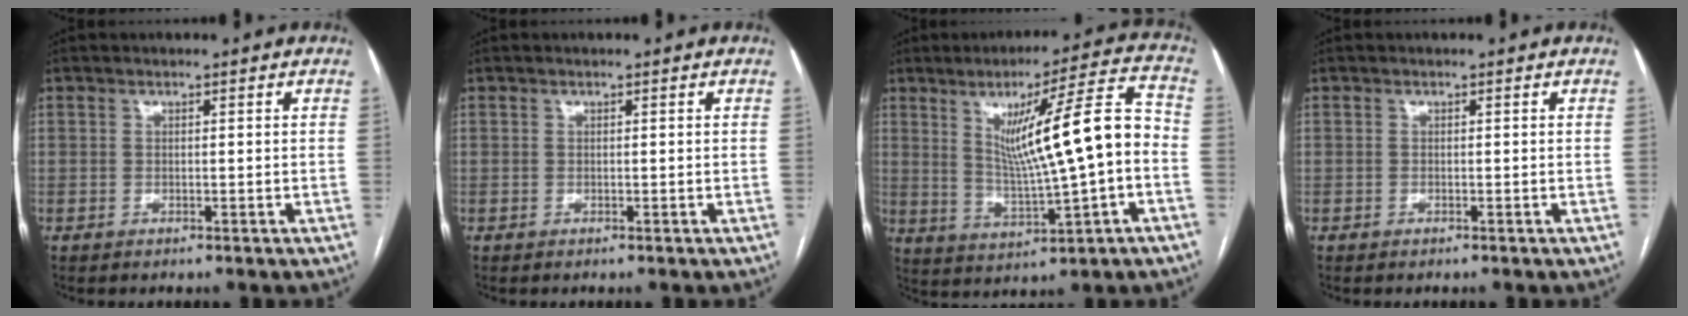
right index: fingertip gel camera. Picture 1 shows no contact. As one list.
[{"total": 0.0}, {"total": 14.4, "force": [0.4, 0.7, 14.4], "torque": [-0.217, 0.012, 0.013]}, {"total": 0.0}]